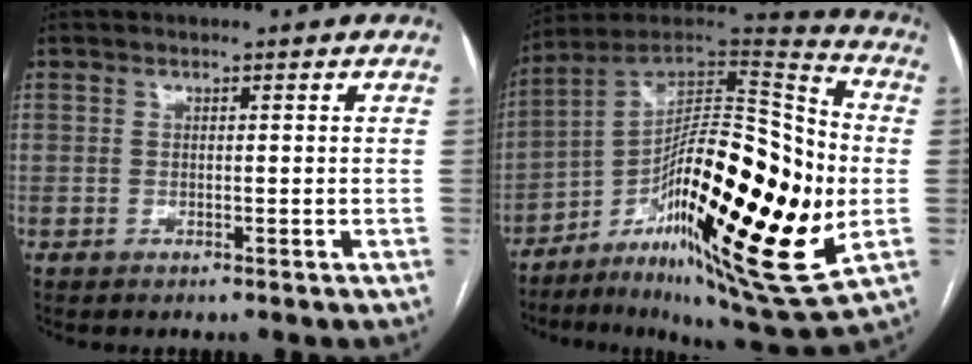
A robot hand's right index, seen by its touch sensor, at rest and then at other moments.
{"total": 31.2, "force": [-6.8, 6.7, 29.7], "torque": [-0.469, -0.018, -0.106]}